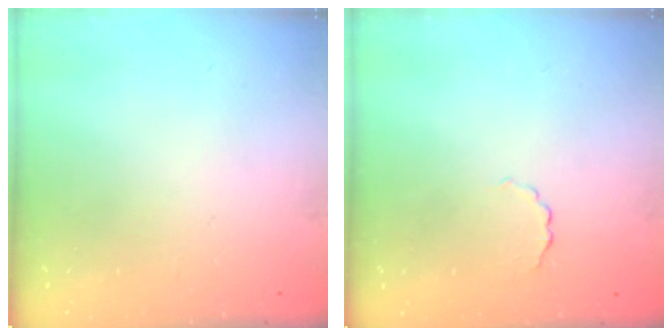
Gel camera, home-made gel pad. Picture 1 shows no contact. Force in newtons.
{"total": 2.0, "press": 1.9, "slide": 0.5}